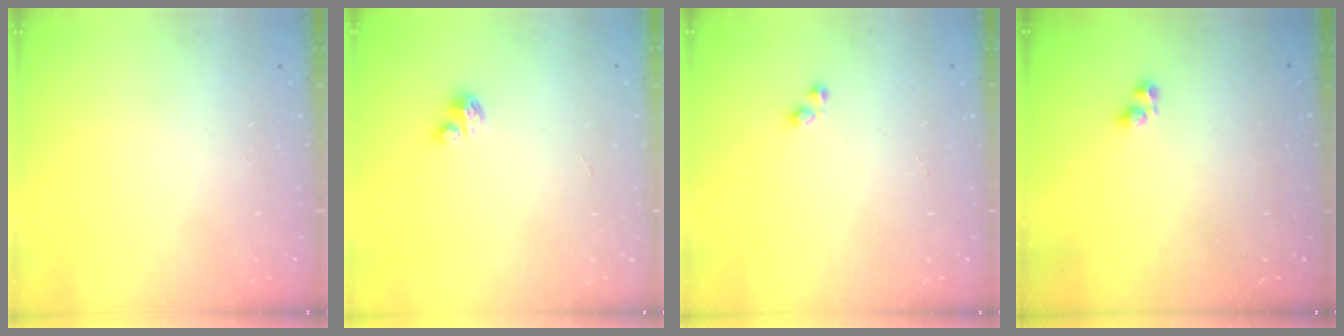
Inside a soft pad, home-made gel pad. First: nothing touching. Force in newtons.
{"total": 2.3, "press": 2.3, "slide": 0.1}
{"total": 1.8, "press": 1.8, "slide": 0.2}
{"total": 3.0, "press": 3.0, "slide": 0.4}